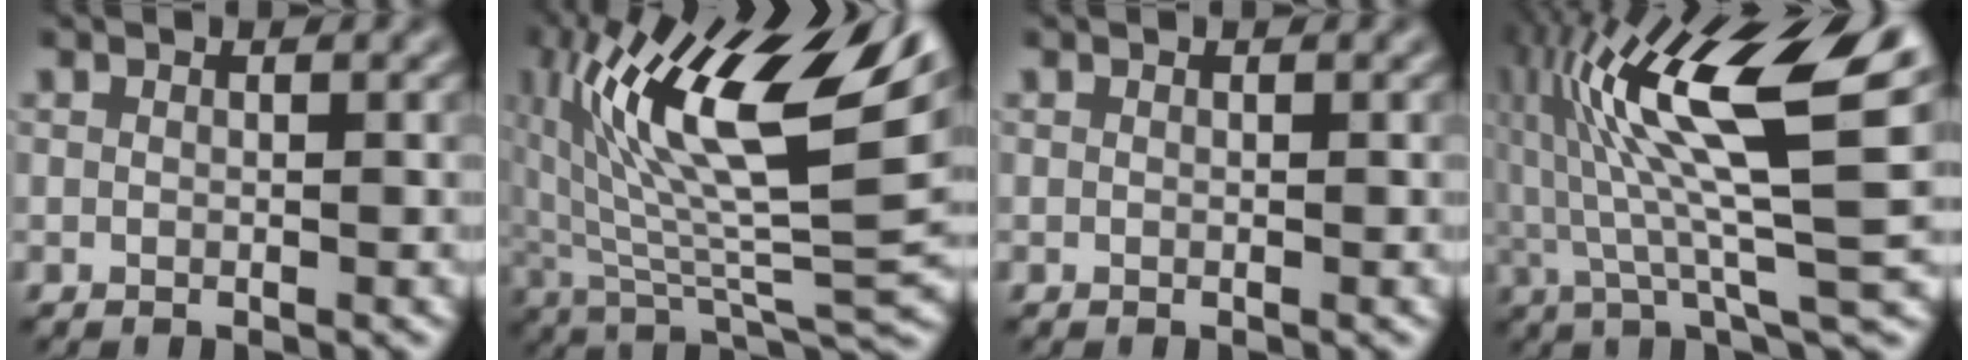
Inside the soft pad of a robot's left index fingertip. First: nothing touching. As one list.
[{"total": 15.7, "force": [5.7, 4.5, 13.9], "torque": [-0.257, 0.020, 0.096]}, {"total": 0.0}, {"total": 14.3, "force": [4.2, 3.2, 13.3], "torque": [-0.251, 0.016, 0.073]}]